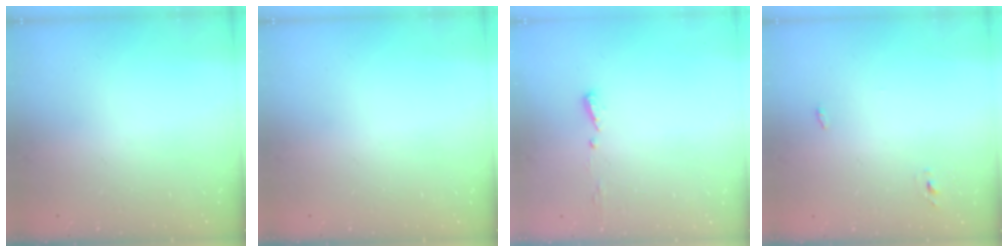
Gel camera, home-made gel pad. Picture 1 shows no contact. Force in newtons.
{"total": 0.0}
{"total": 4.7, "press": 4.7, "slide": 0.4}
{"total": 2.7, "press": 2.6, "slide": 0.8}